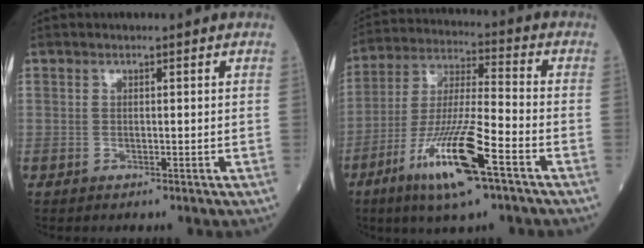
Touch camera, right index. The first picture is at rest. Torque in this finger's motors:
{"motor_torque": [1.57, -0.56, 0.95, 0.21]}